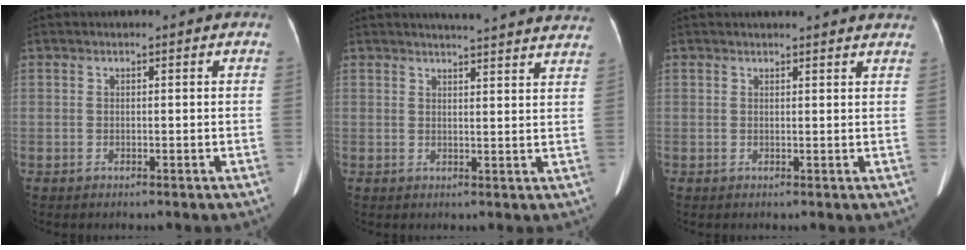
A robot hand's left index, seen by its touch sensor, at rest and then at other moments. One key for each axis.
{"total": 16.7, "fx": 15.9, "fy": 0.7, "fz": 5.2, "tx": -0.063, "ty": -0.025, "tz": 0.181}
{"total": 8.7, "fx": 8.2, "fy": 0.8, "fz": 2.8, "tx": -0.028, "ty": 0.014, "tz": 0.080}